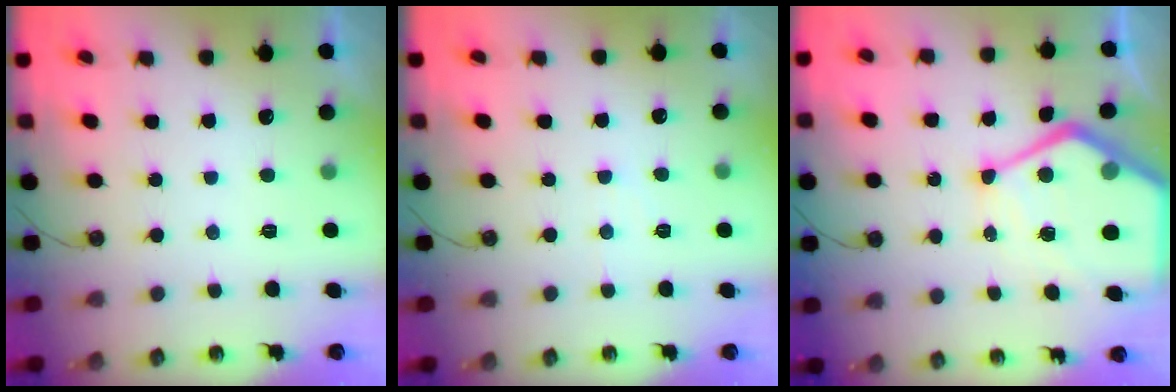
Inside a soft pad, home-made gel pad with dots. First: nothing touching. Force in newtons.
{"total": 4.5, "press": 4.4, "slide": 0.6}
{"total": 20.5, "press": 20.4, "slide": 2.2}